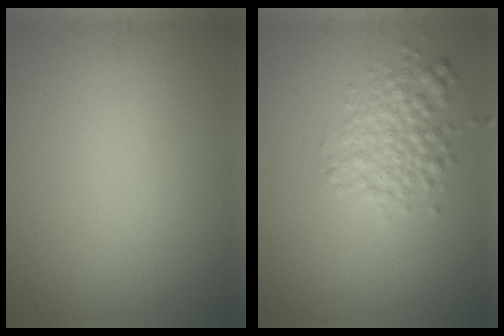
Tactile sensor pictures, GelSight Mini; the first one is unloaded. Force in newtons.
{"total": 3.2, "press": 3.2, "slide": 0.1}